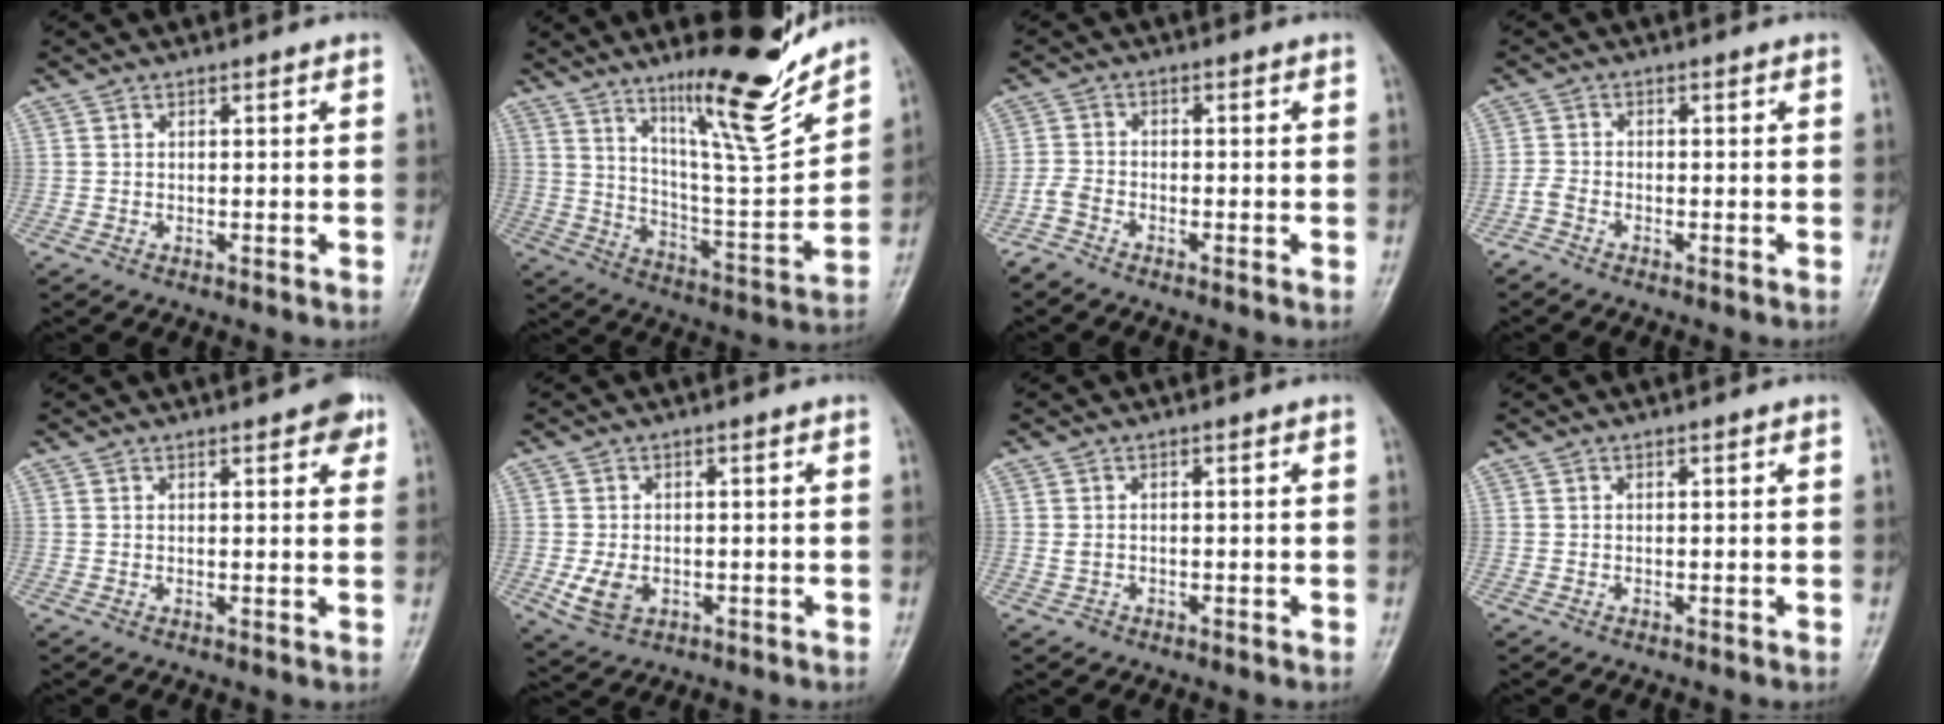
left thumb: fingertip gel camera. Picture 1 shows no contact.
{"total": 18.3, "force": [13.3, 2.8, 12.2], "torque": [-0.162, -0.097, 0.224]}
{"total": 2.8, "force": [-2.5, 1.0, 0.8], "torque": [-0.022, 0.003, -0.058]}
{"total": 1.9, "force": [-1.7, 0.7, 0.6], "torque": [-0.018, 0.005, -0.041]}
{"total": 4.6, "force": [2.5, 1.7, 3.5], "torque": [-0.029, -0.006, 0.024]}
{"total": 4.9, "force": [-1.1, 3.5, 3.2], "torque": [-0.057, -0.004, -0.013]}
{"total": 1.1, "force": [-0.3, 0.9, 0.4], "torque": [-0.009, 0.001, -0.005]}
{"total": 0.0}